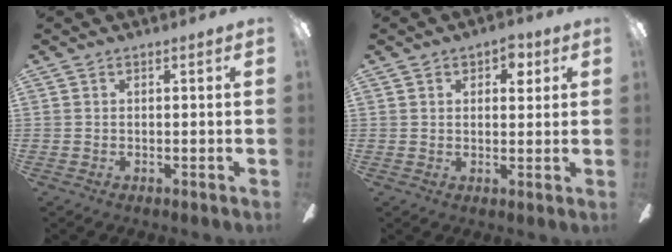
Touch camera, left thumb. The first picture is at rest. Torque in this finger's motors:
{"motor_torque": [-0.08, 0.17, 0.03, -0.04, -0.01]}